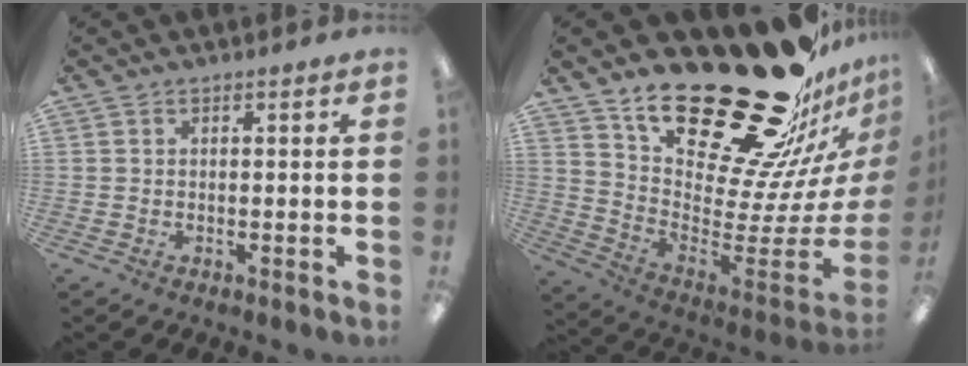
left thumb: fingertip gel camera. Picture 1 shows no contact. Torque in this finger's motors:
{"motor_torque": [0.67, 0.60, 1.48, -1.29, 0.39]}